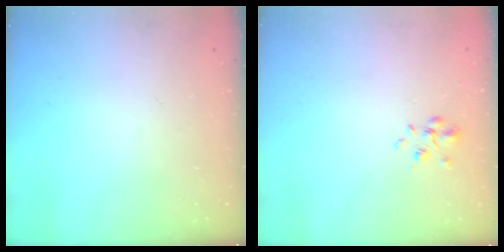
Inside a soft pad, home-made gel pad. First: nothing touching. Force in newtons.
{"total": 2.5, "press": 2.4, "slide": 0.9}